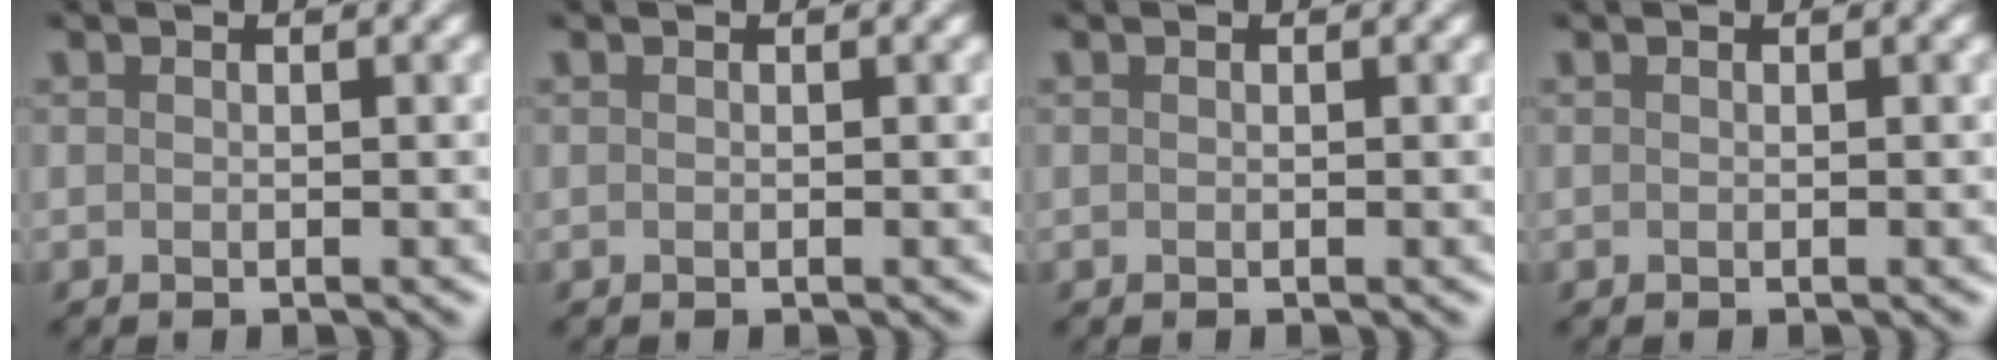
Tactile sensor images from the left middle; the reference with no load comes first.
{"total": 0.0}
{"total": 0.0}
{"total": 0.0}